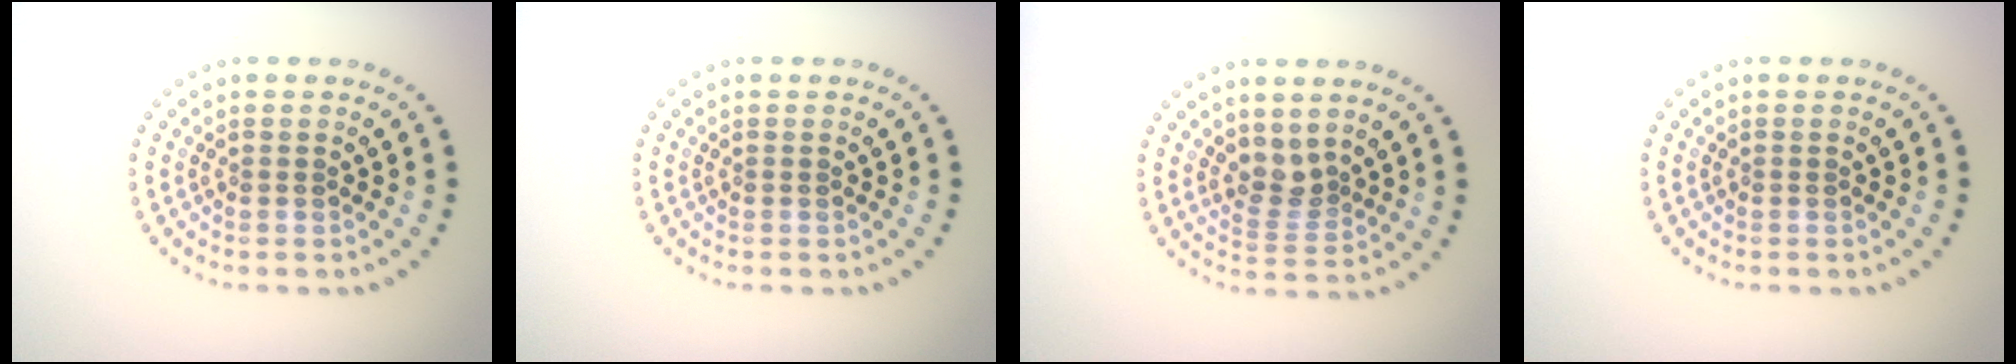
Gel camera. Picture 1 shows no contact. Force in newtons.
{"total": 0.0}
{"total": 2.4, "press": 1.7, "slide": 1.6}
{"total": 0.0}